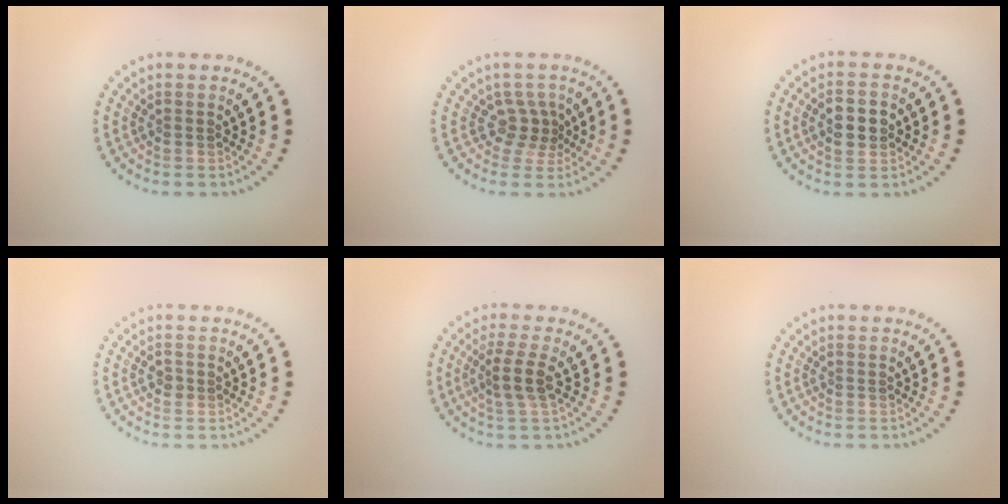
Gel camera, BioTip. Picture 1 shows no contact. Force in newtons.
{"total": 2.2, "press": 1.5, "slide": 1.6}
{"total": 2.7, "press": 2.7, "slide": 0.1}
{"total": 0.9, "press": 0.9, "slide": 0.1}
{"total": 2.5, "press": 2.1, "slide": 1.4}
{"total": 0.0}